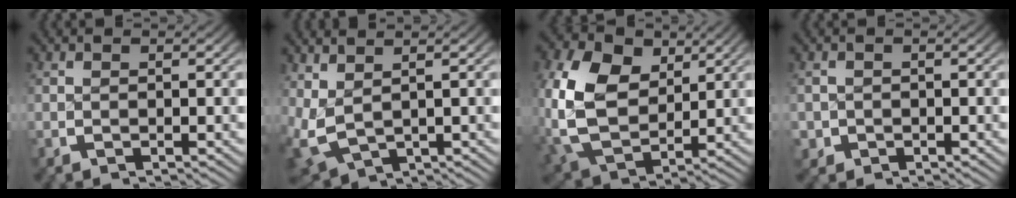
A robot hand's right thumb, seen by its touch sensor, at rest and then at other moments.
{"total": 5.0, "force": [0.2, 3.7, 3.3], "torque": [-0.094, -0.035, 0.029]}
{"total": 11.2, "force": [1.0, 8.2, 7.6], "torque": [-0.193, -0.045, 0.037]}
{"total": 2.2, "force": [-0.9, 2.0, 0.3], "torque": [-0.012, -0.014, -0.010]}